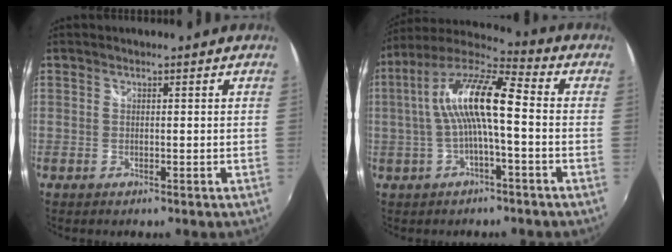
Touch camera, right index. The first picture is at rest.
{"total": 13.1, "force": [-0.2, 2.7, 12.8], "torque": [-0.244, 0.021, -0.008]}